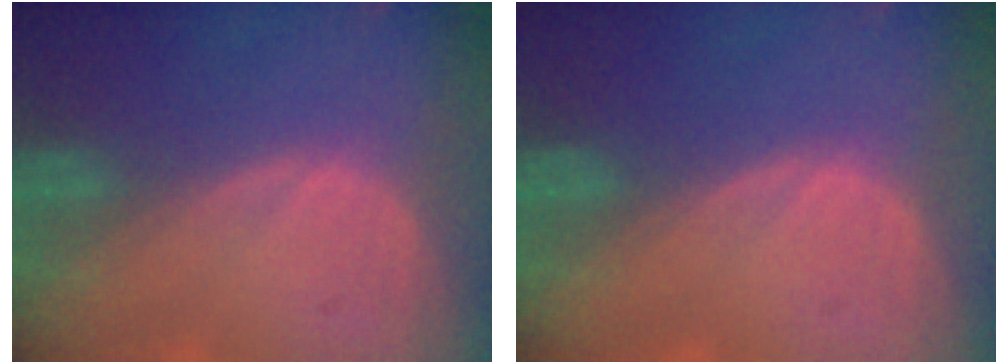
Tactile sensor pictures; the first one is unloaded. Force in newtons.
{"total": 0.0}